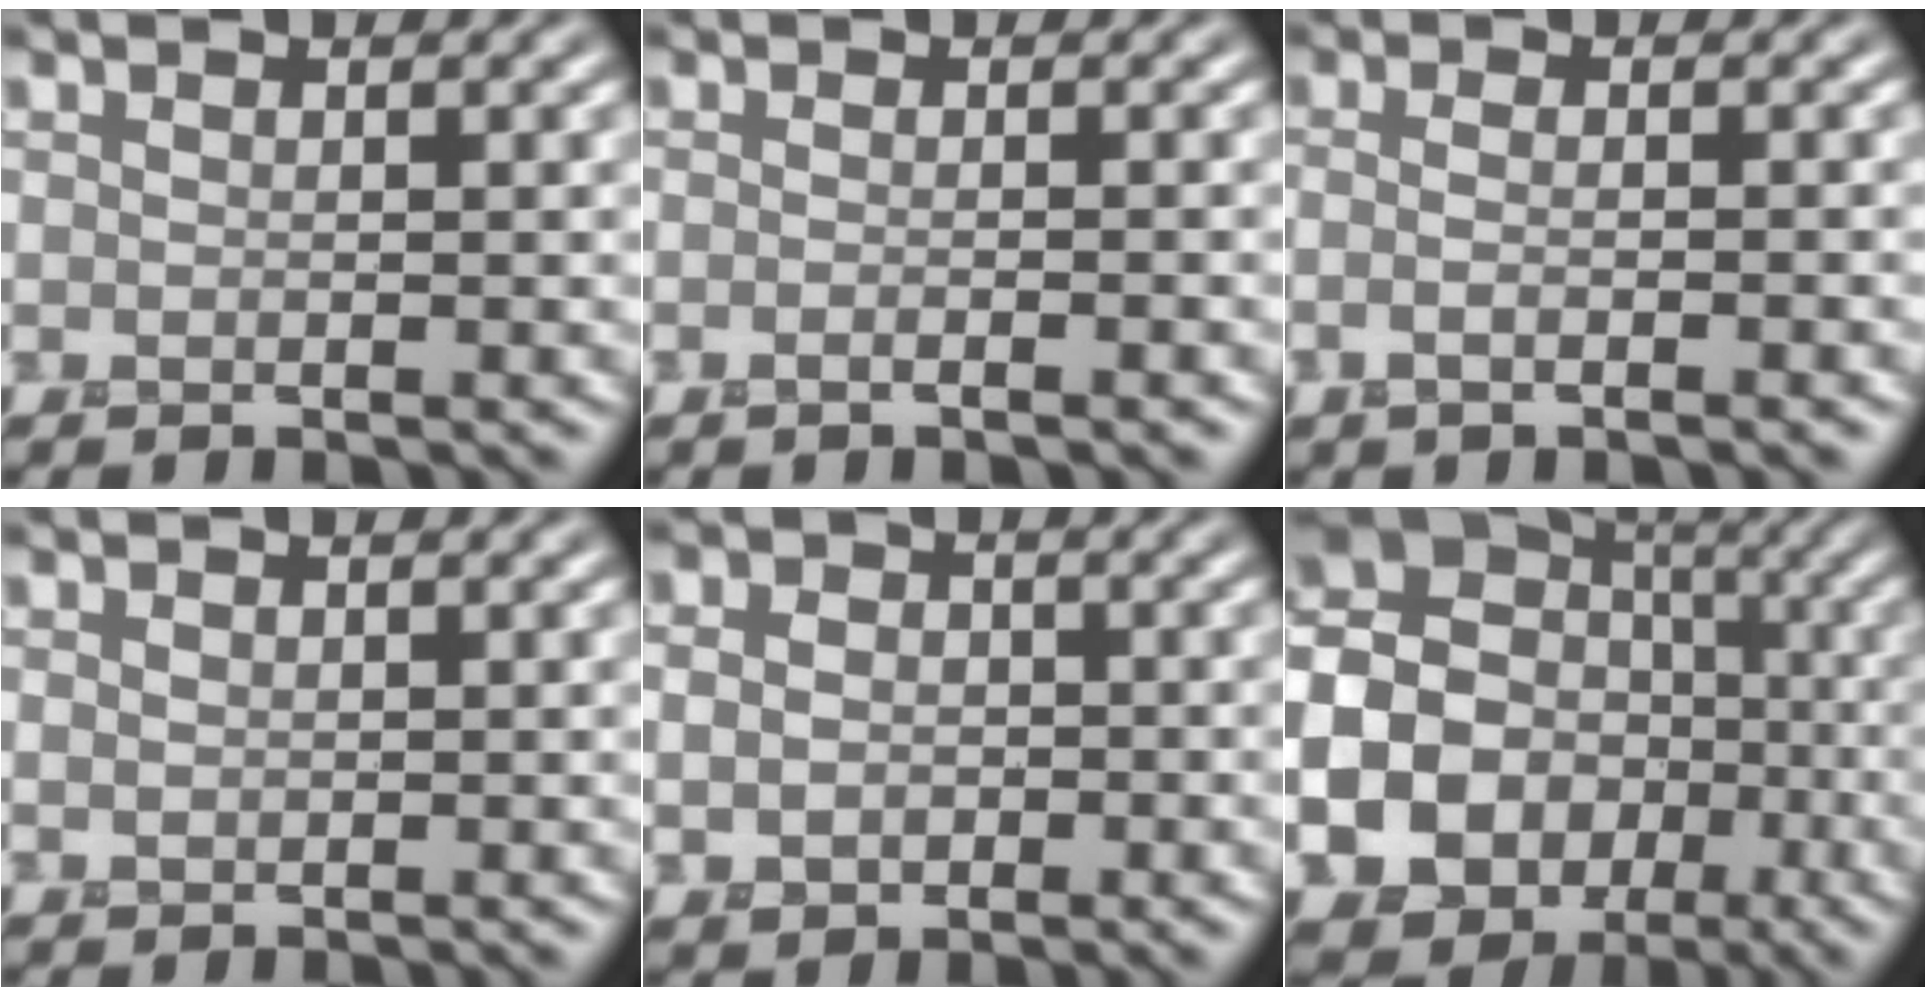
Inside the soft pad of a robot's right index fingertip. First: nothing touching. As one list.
[{"total": 2.2, "force": [-0.5, 1.0, 1.9], "torque": [0.004, -0.003, -0.024]}, {"total": 3.1, "force": [-0.8, 1.2, 2.8], "torque": [-0.029, -0.001, -0.022]}, {"total": 0.7, "force": [0.2, 0.5, 0.4], "torque": [-0.011, 0.001, 0.005]}, {"total": 3.6, "force": [-0.1, 3.1, 1.9], "torque": [-0.028, 0.005, -0.019]}, {"total": 25.5, "force": [-8.0, 22.9, 7.7], "torque": [-0.190, -0.043, -0.172]}]